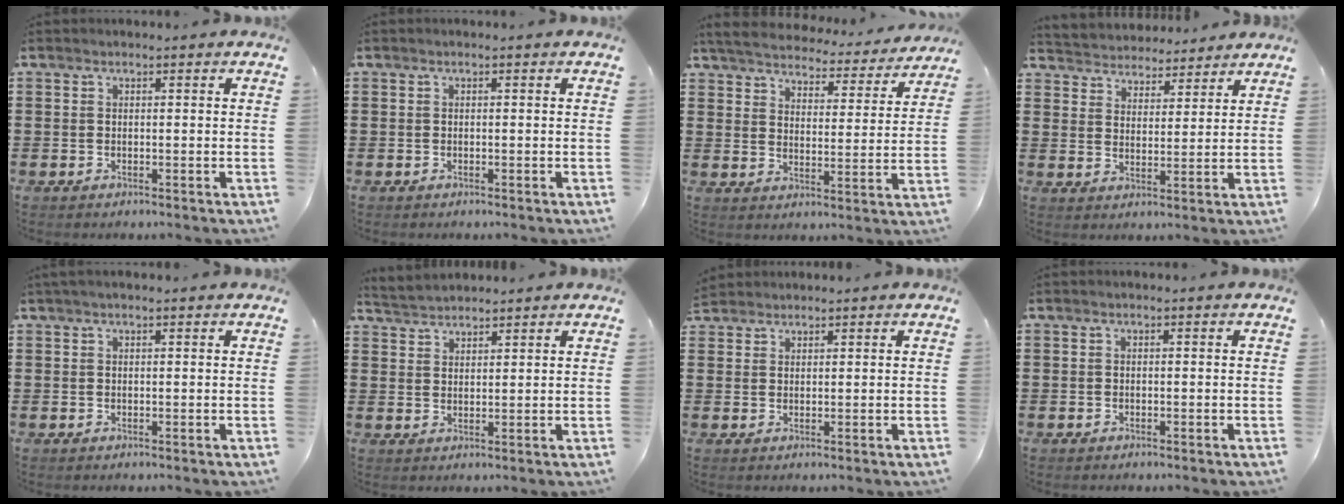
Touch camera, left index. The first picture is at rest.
{"total": 0.0}
{"total": 4.8, "force": [4.7, 0.3, 0.7], "torque": [-0.042, -0.034, 0.078]}
{"total": 3.9, "force": [3.8, 0.7, -0.7], "torque": [-0.008, -0.023, 0.065]}
{"total": 0.9, "force": [0.7, 0.1, 0.6], "torque": [-0.013, 0.002, 0.012]}
{"total": 3.0, "force": [3.0, 0.4, -0.1], "torque": [-0.009, -0.005, 0.056]}
{"total": 1.8, "force": [1.7, 0.4, -0.1], "torque": [-0.004, 0.003, 0.035]}
{"total": 0.0}